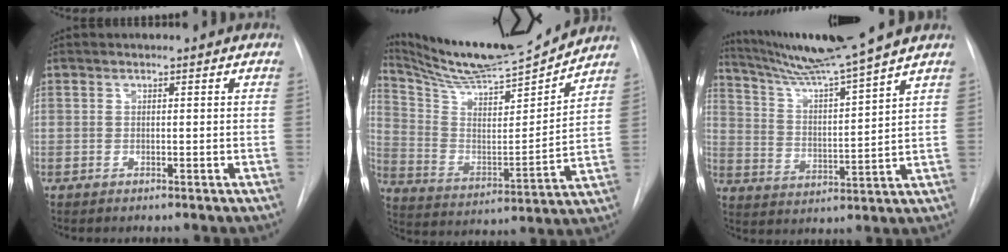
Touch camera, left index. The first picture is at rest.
{"total": 18.6, "force": [17.2, 0.7, 7.1], "torque": [-0.140, -0.026, 0.283]}
{"total": 12.0, "force": [10.2, -2.9, 5.6], "torque": [-0.099, -0.011, 0.179]}